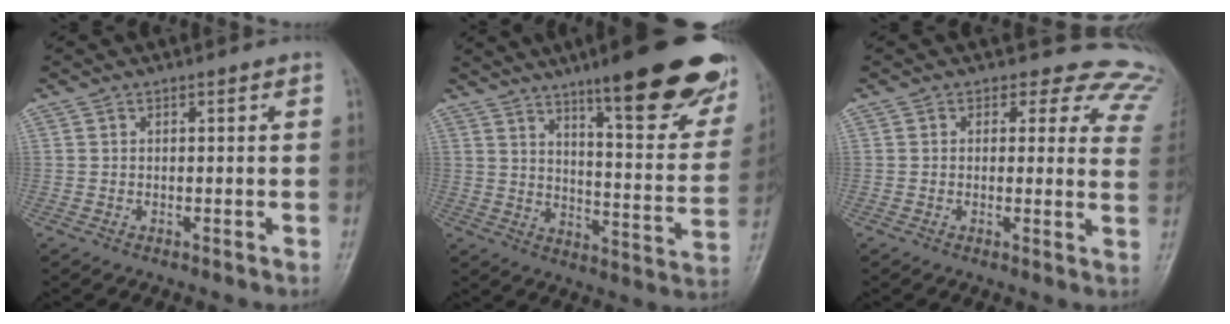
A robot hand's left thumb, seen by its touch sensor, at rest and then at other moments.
{"total": 25.0, "force": [16.3, 5.4, 18.2], "torque": [-0.211, -0.072, 0.225]}
{"total": 12.0, "force": [9.8, 6.4, 2.8], "torque": [0.024, -0.045, 0.068]}